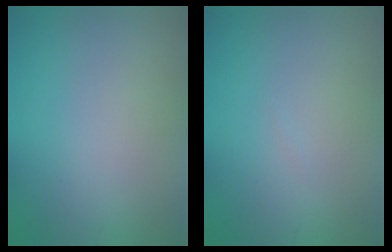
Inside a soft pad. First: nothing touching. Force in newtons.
{"total": 0.0}